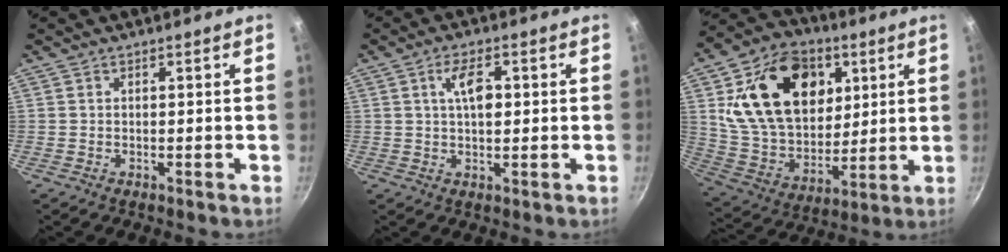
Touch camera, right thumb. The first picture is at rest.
{"total": 5.6, "force": [1.1, 2.6, 4.9], "torque": [-0.076, 0.005, 0.016]}
{"total": 25.5, "force": [8.1, 17.9, 16.3], "torque": [-0.251, -0.019, 0.145]}